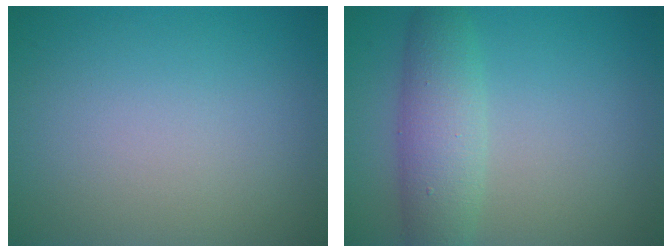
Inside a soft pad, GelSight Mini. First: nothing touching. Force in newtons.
{"total": 4.5, "press": 4.5, "slide": 0.1}